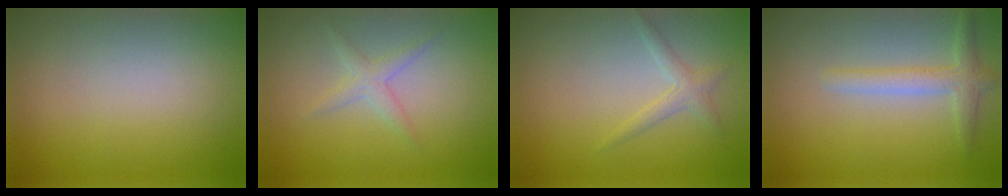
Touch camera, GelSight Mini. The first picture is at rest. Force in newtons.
{"total": 1.6, "press": 1.6, "slide": 0.1}
{"total": 1.5, "press": 1.5, "slide": 0.0}
{"total": 2.4, "press": 2.4, "slide": 0.1}